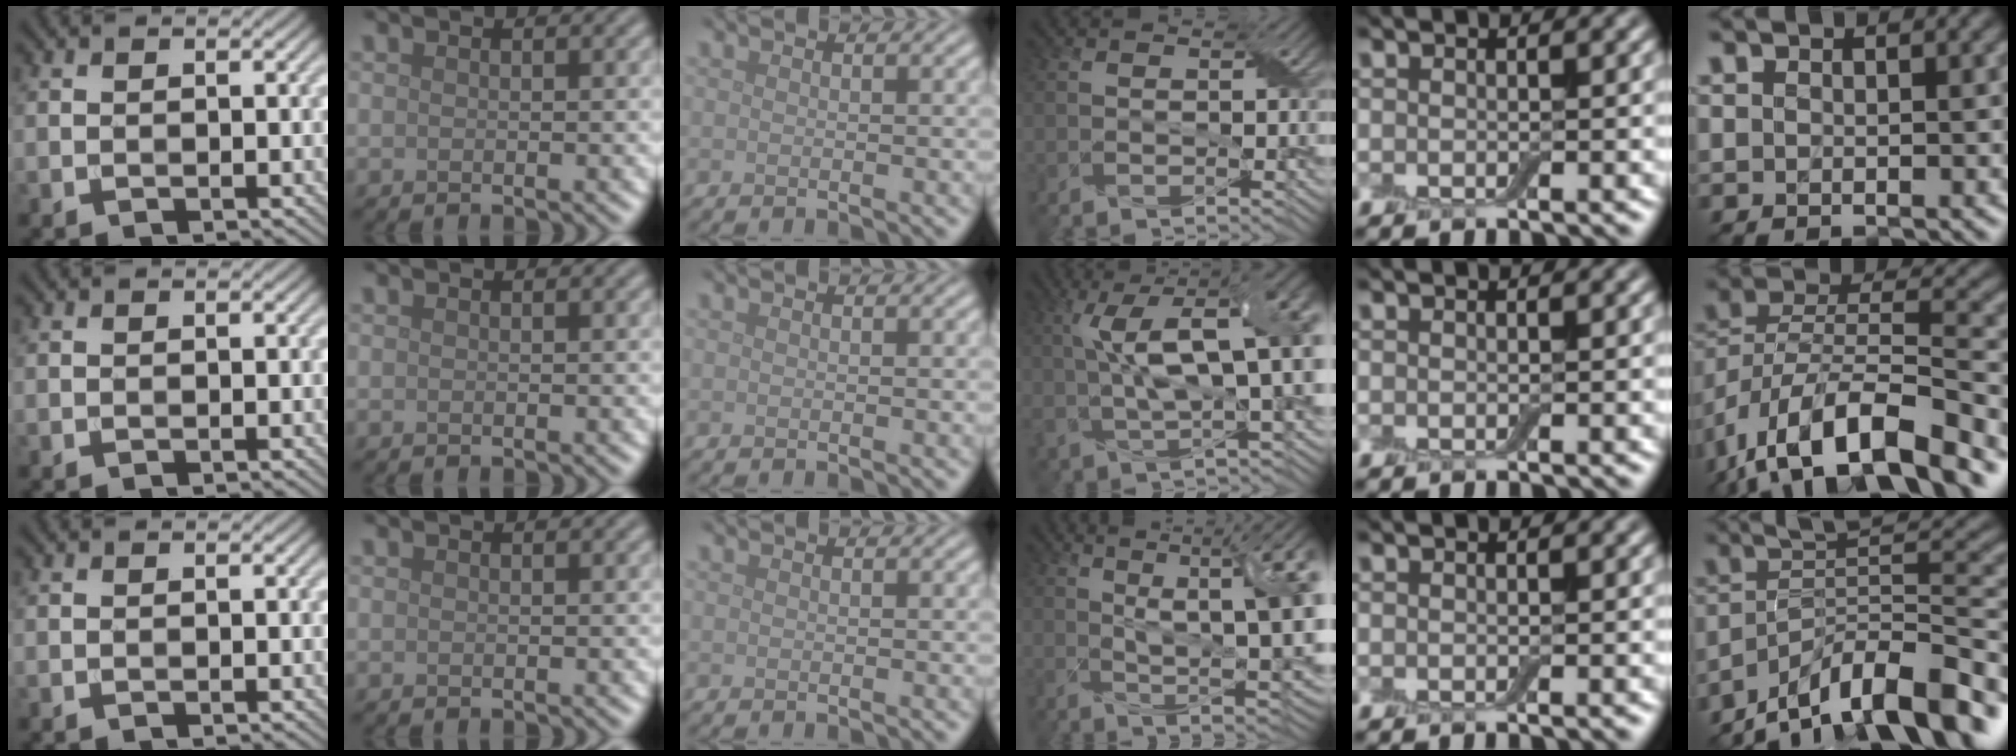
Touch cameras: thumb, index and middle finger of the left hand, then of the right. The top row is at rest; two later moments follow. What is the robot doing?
{"motion": "peel", "object": "aluminum foil"}